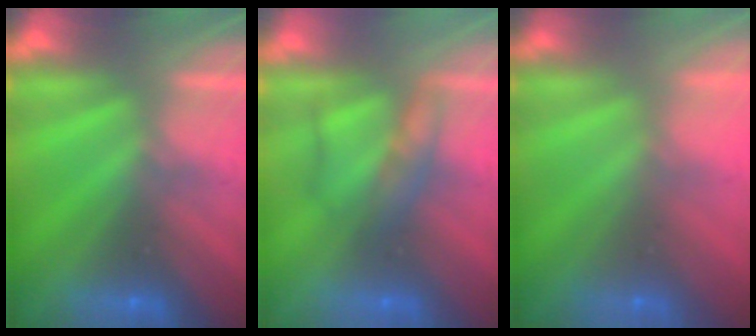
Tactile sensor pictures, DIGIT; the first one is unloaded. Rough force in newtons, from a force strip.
{"total": 2.2}
{"total": 9.0}